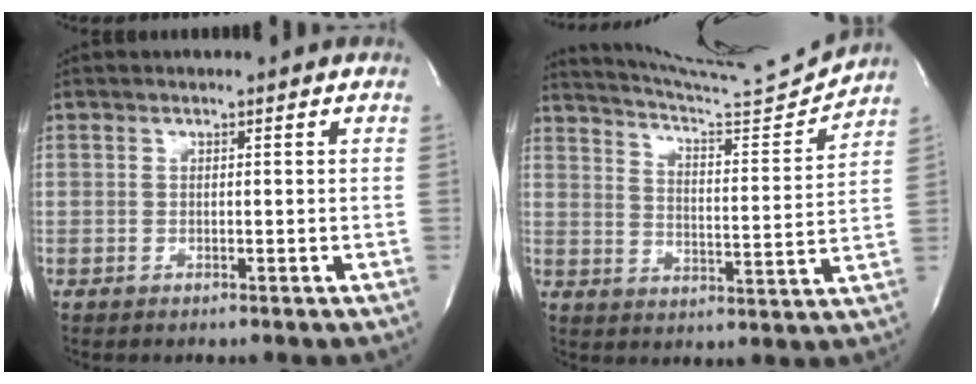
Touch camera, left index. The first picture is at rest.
{"total": 13.8, "force": [13.5, -2.0, 2.0], "torque": [-0.043, -0.055, 0.200]}